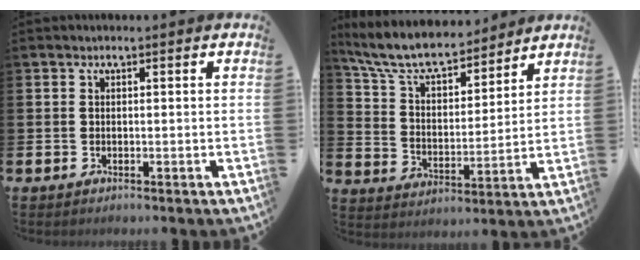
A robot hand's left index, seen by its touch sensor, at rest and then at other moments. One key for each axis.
{"total": 9.0, "fx": 8.1, "fy": 2.5, "fz": 3.1, "tx": -0.102, "ty": -0.048, "tz": 0.145}